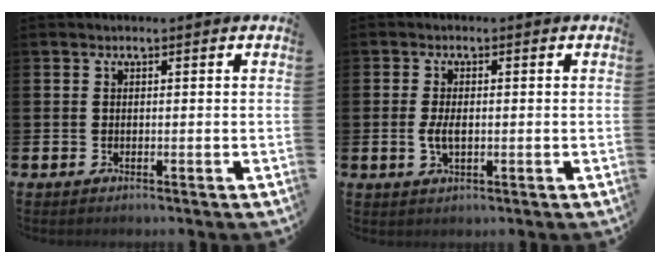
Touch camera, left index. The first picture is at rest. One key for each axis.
{"total": 2.8, "fx": -0.2, "fy": 1.4, "fz": 2.4, "tx": -0.047, "ty": 0.005, "tz": -0.005}